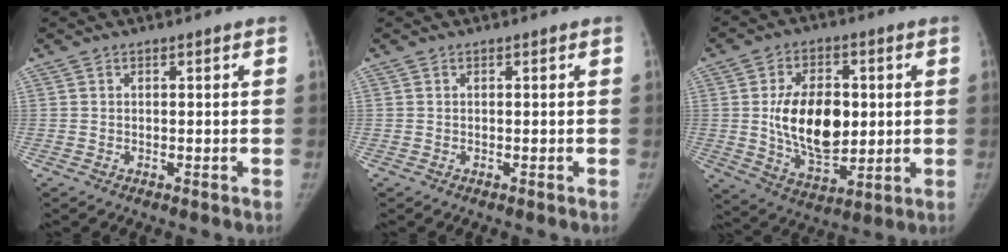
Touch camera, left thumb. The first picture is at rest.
{"total": 0.0}
{"total": 15.9, "force": [1.0, 9.6, 12.6], "torque": [-0.172, -0.013, 0.028]}